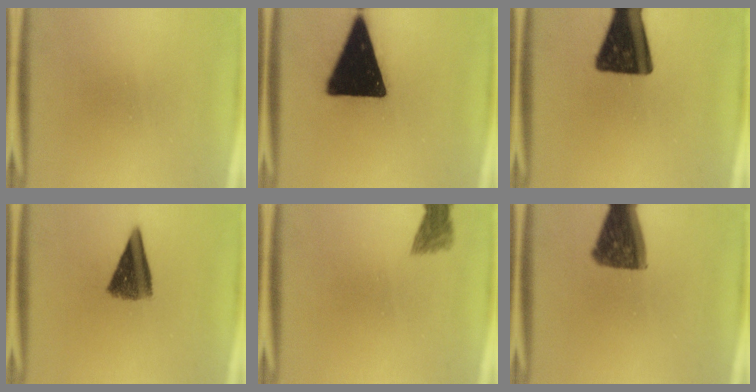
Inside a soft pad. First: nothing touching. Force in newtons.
{"total": 22.2}
{"total": 17.8}
{"total": 8.5}
{"total": 2.0}
{"total": 11.1}